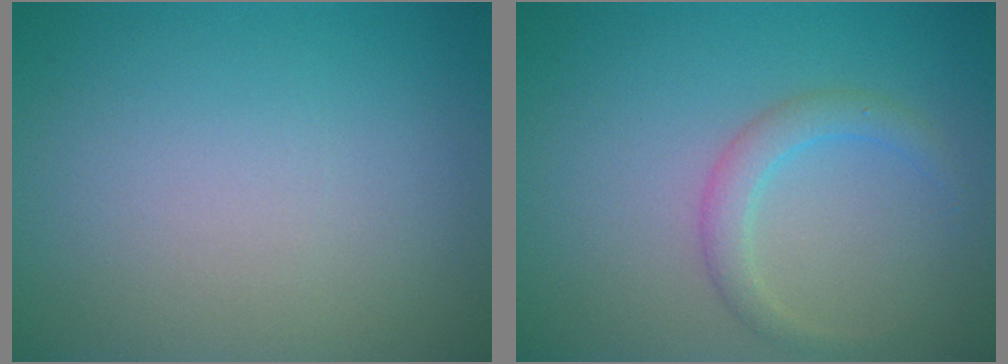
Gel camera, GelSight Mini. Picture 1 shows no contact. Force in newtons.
{"total": 2.1, "press": 2.1, "slide": 0.0}